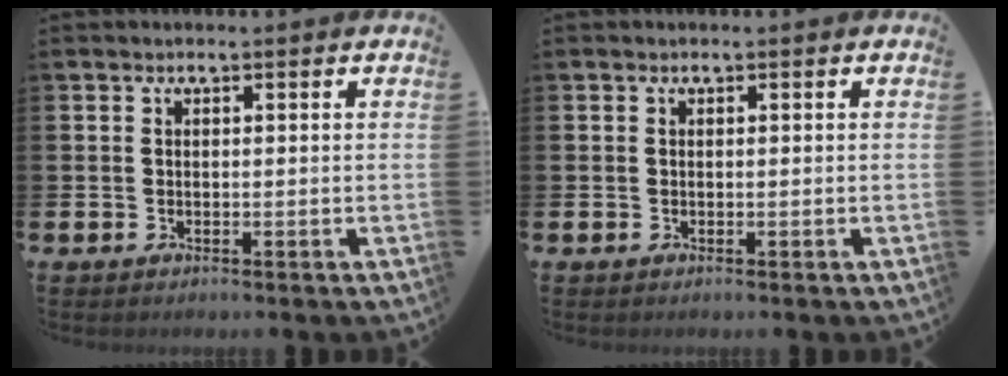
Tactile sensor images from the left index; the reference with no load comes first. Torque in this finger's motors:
{"motor_torque": [0.01, 0.00, -0.01, -0.01]}